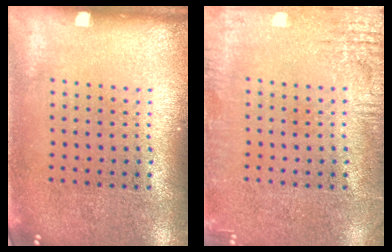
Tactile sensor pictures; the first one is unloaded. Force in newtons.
{"total": 2.5, "press": 2.5, "slide": 0.2}